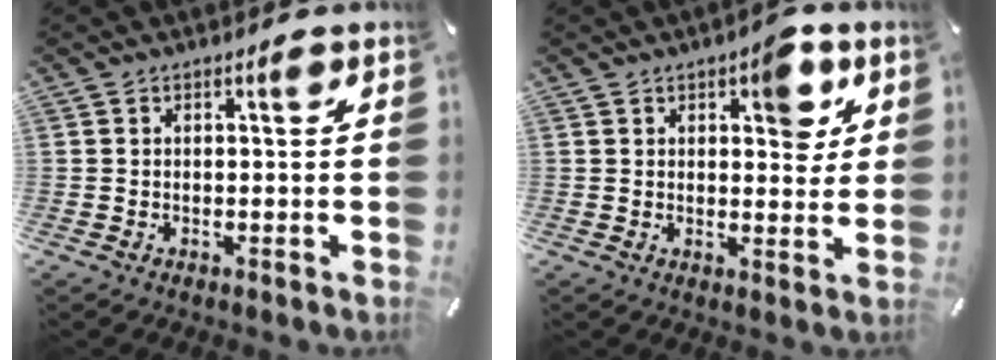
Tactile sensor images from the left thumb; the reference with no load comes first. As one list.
[{"total": 7.9, "force": [3.7, 4.2, 5.6], "torque": [-0.046, -0.020, 0.052]}]